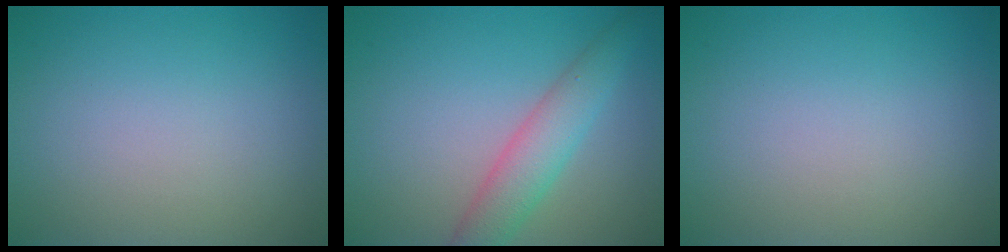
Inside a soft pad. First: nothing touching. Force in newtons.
{"total": 3.7, "press": 3.7, "slide": 0.3}
{"total": 0.0}